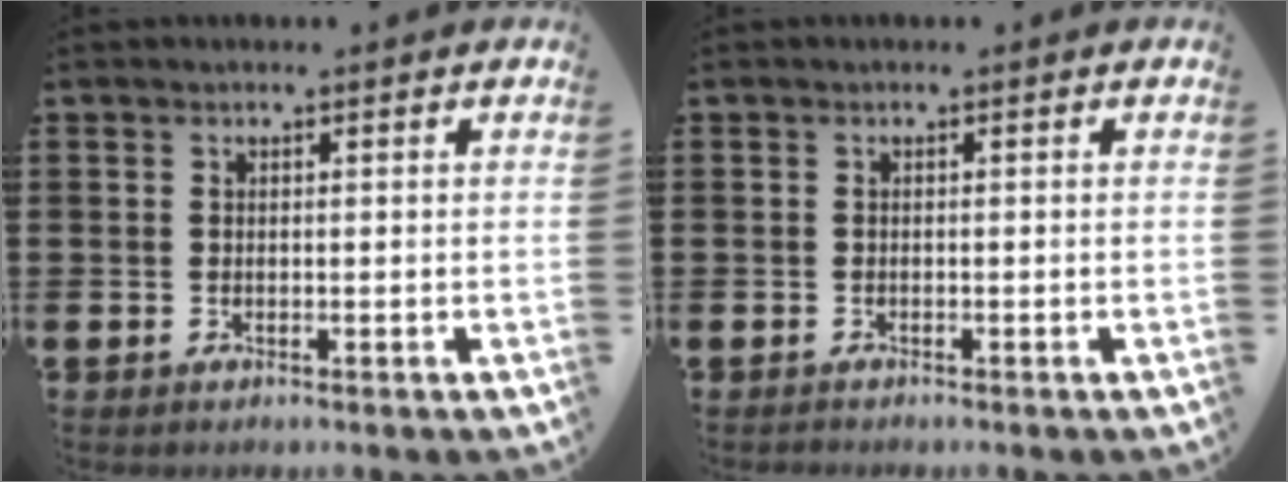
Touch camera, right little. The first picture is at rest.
{"total": 0.0}